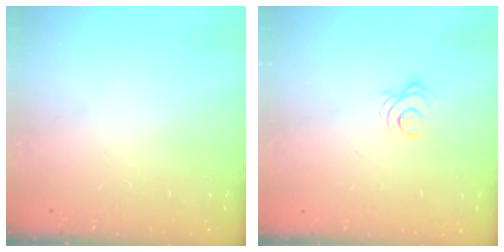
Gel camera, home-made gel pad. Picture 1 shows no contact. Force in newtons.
{"total": 3.3, "press": 3.3, "slide": 0.2}